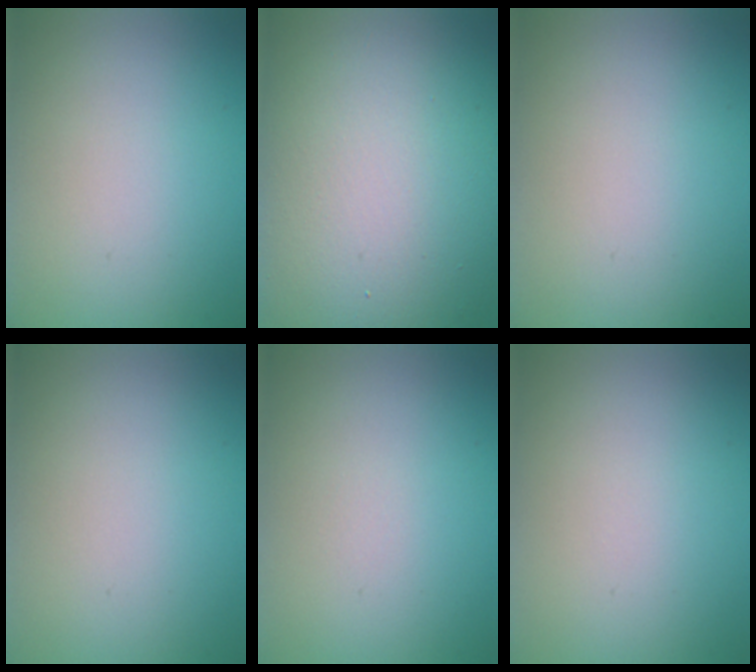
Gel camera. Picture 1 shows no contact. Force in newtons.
{"total": 16.3, "press": 16.3, "slide": 0.8}
{"total": 0.0}
{"total": 0.0}
{"total": 0.0}
{"total": 0.0}